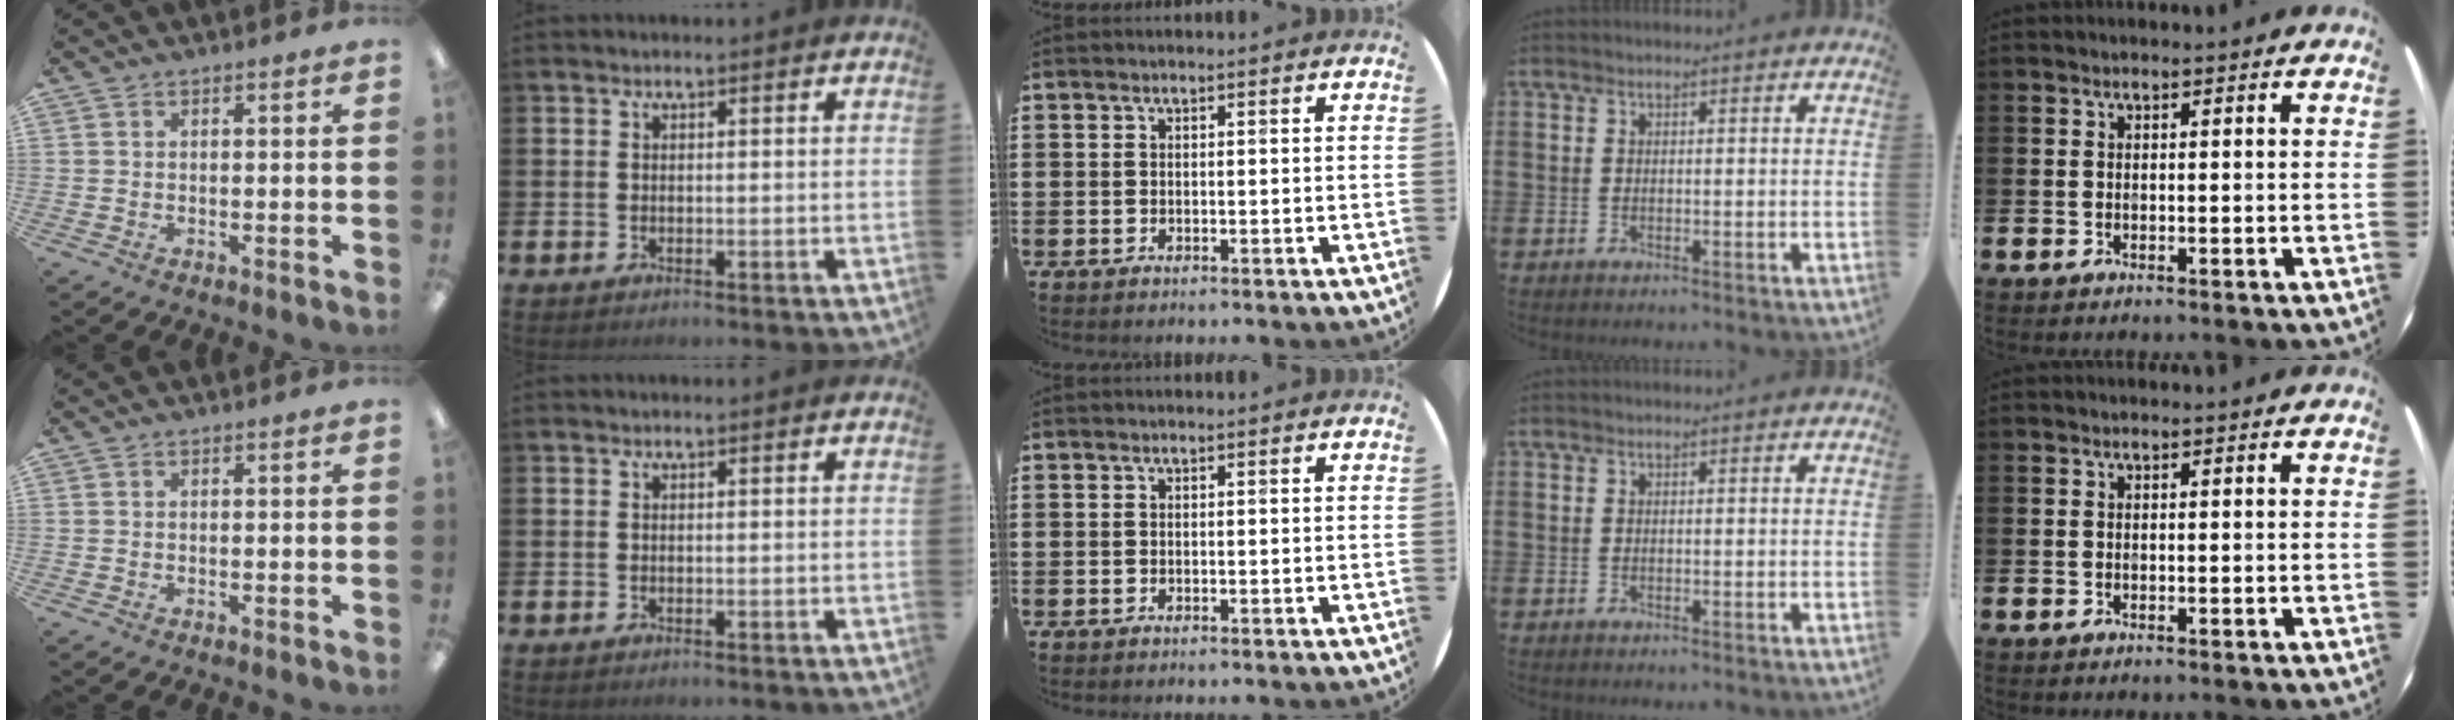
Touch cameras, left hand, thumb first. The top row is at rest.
{}